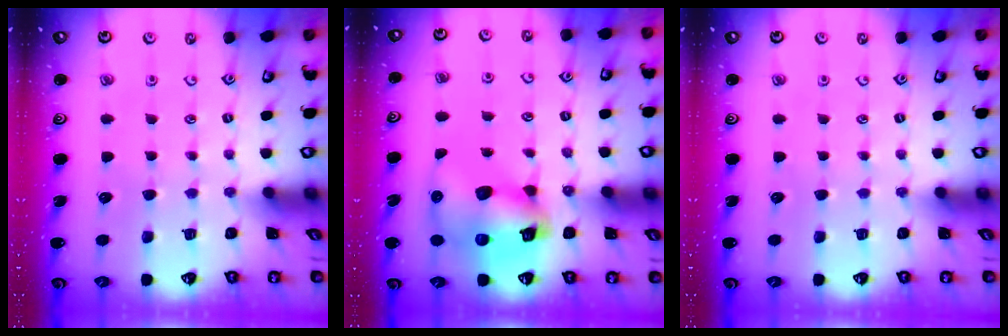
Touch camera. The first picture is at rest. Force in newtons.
{"total": 12.4, "press": 12.3, "slide": 2.0}
{"total": 0.0}